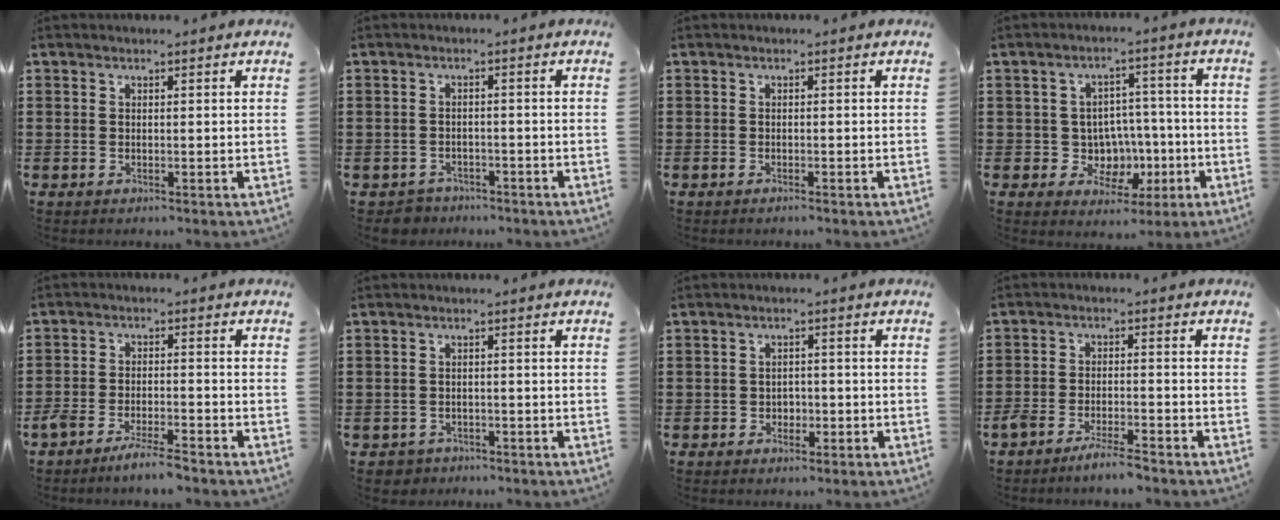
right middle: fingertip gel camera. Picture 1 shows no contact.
{"total": 2.5, "force": [-2.3, 0.7, -0.3], "torque": [-0.003, 0.000, -0.053]}
{"total": 0.6, "force": [-0.5, -0.1, 0.2], "torque": [-0.007, -0.004, -0.009]}
{"total": 6.0, "force": [-1.3, 5.4, 2.4], "torque": [-0.044, 0.006, -0.019]}
{"total": 4.6, "force": [-4.0, 0.2, 2.2], "torque": [-0.051, -0.005, -0.076]}
{"total": 1.5, "force": [-1.3, 0.7, -0.2], "torque": [-0.003, 0.002, -0.030]}
{"total": 1.8, "force": [-1.0, 1.4, 0.5], "torque": [-0.014, 0.001, -0.024]}
{"total": 4.1, "force": [-3.6, 0.2, 1.8], "torque": [-0.046, -0.003, -0.072]}